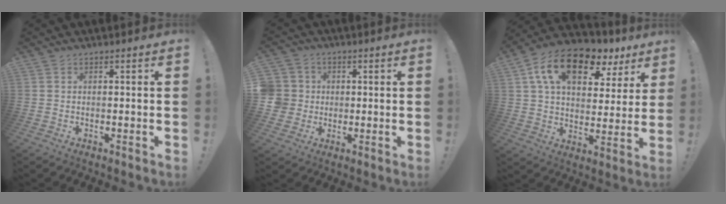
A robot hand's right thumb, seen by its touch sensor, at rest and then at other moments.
{"total": 7.4, "force": [0.5, 7.2, 1.9], "torque": [-0.056, 0.005, 0.014]}
{"total": 16.8, "force": [9.1, 9.2, 10.8], "torque": [-0.179, -0.042, 0.161]}